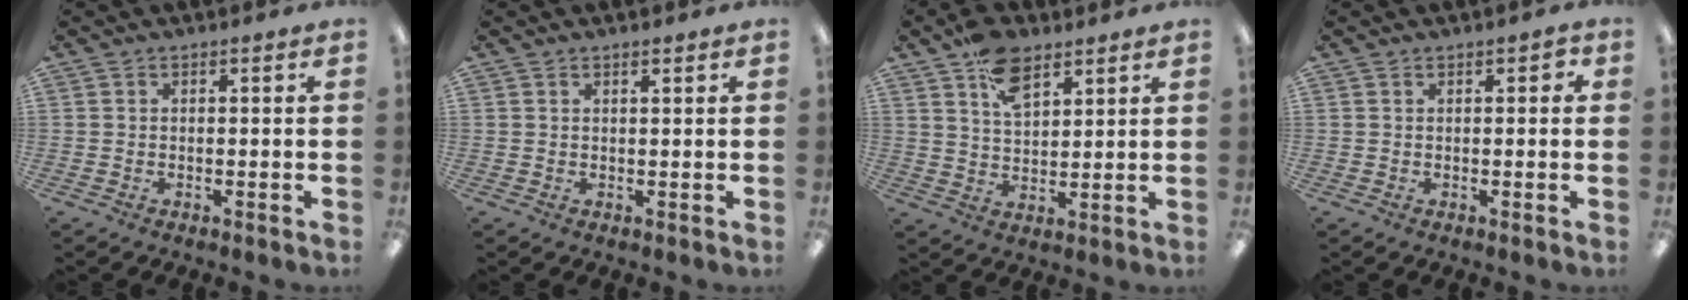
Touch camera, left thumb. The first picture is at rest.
{"total": 0.9, "force": [0.7, 0.1, 0.4], "torque": [-0.009, -0.001, 0.013]}
{"total": 9.4, "force": [5.7, 5.0, 5.5], "torque": [-0.090, -0.021, 0.103]}
{"total": 1.6, "force": [0.5, 1.0, 1.1], "torque": [-0.014, 0.002, 0.007]}